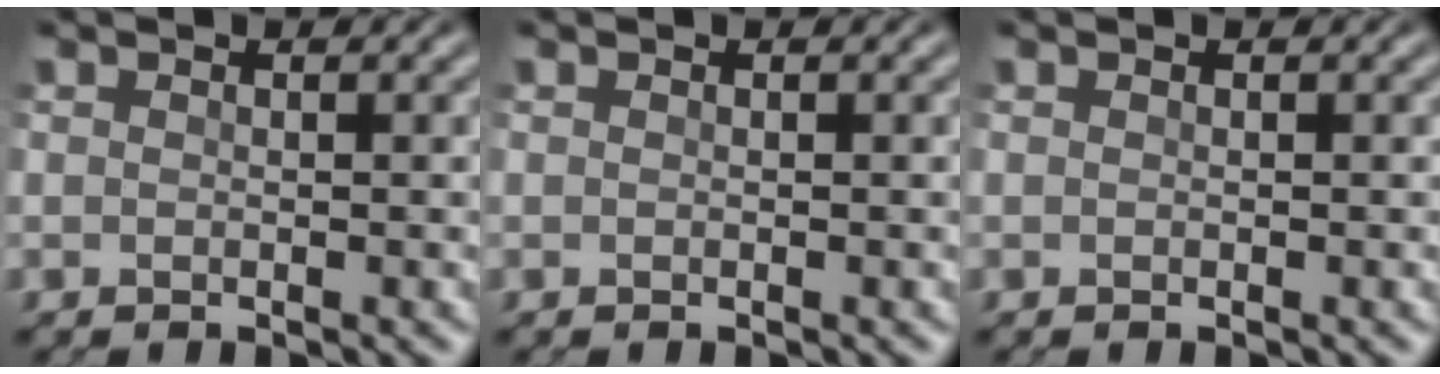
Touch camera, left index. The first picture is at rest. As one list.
[{"total": 0.0}, {"total": 0.0}]